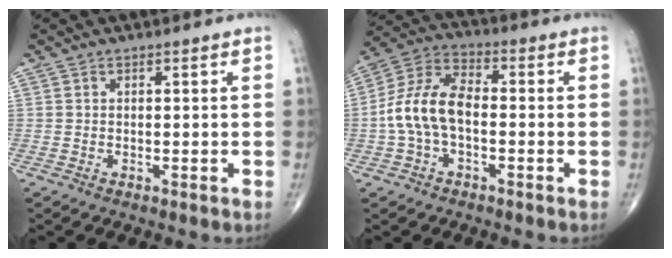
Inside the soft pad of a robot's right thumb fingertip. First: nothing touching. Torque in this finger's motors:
{"motor_torque": [-0.37, 0.78, 1.13, -0.07, 0.20]}